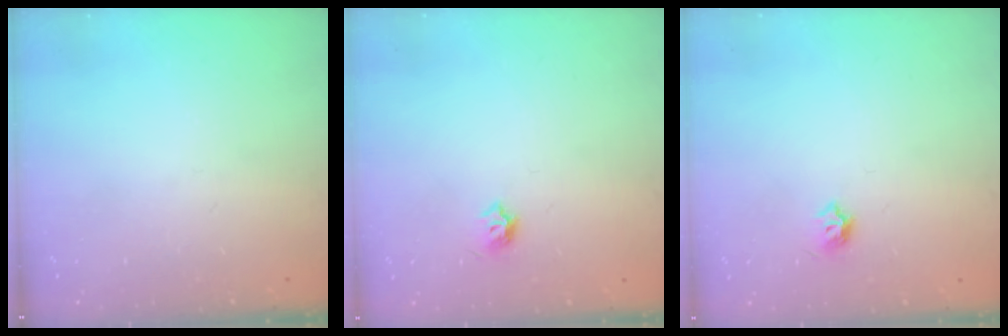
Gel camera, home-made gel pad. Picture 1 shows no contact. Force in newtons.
{"total": 4.0, "press": 3.9, "slide": 0.7}
{"total": 4.0, "press": 3.9, "slide": 0.7}